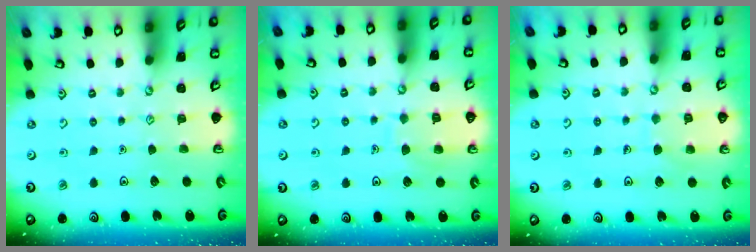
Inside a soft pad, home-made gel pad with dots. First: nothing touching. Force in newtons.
{"total": 7.3, "press": 7.3, "slide": 0.7}
{"total": 6.4, "press": 6.4, "slide": 0.4}